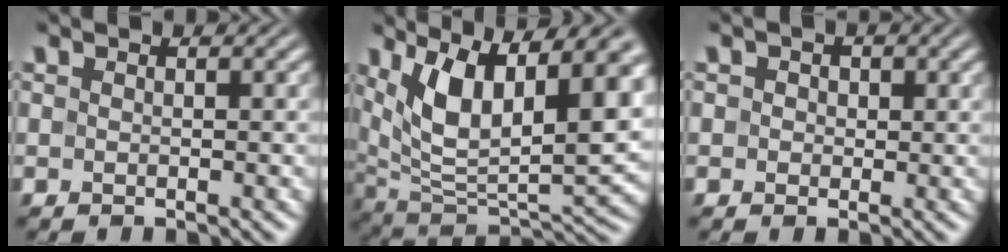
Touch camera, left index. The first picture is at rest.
{"total": 12.3, "force": [4.5, 5.2, 10.2], "torque": [-0.190, -0.003, 0.082]}
{"total": 1.8, "force": [0.6, 1.5, 0.7], "torque": [-0.004, 0.010, -0.003]}